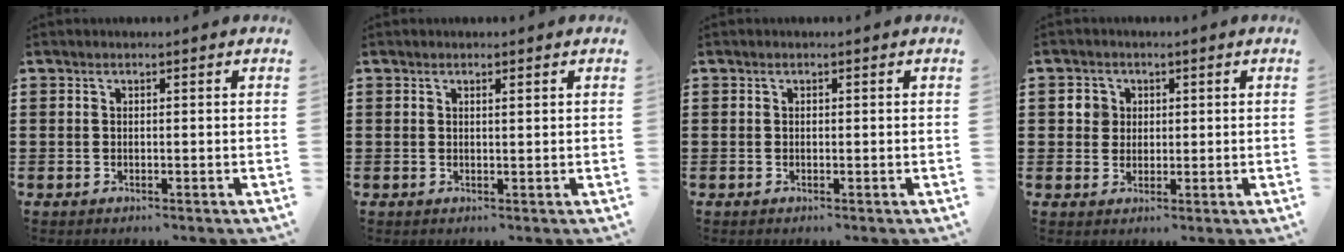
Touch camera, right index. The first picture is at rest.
{"total": 0.7, "force": [0.3, 0.1, 0.6], "torque": [-0.012, 0.000, 0.006]}
{"total": 0.0}
{"total": 3.0, "force": [0.8, 2.8, 0.7], "torque": [-0.027, 0.010, 0.013]}